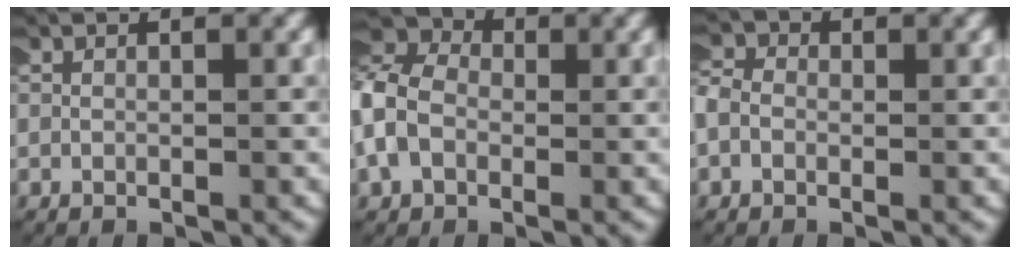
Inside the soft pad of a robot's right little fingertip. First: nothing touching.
{"total": 9.1, "force": [1.9, 7.4, 4.9], "torque": [-0.112, 0.020, 0.010]}
{"total": 3.2, "force": [0.2, 2.8, 1.5], "torque": [-0.044, 0.003, -0.004]}